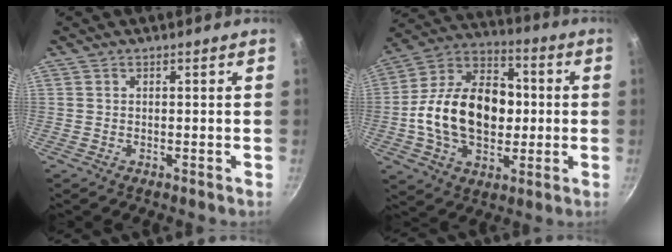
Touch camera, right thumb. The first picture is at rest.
{"total": 21.7, "force": [-0.7, 14.9, 15.7], "torque": [-0.236, 0.036, -0.022]}